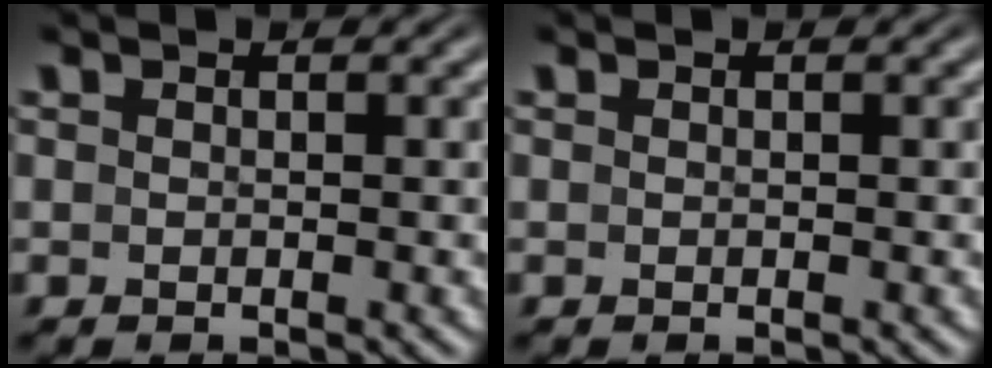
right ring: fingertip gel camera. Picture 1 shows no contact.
{"total": 0.0}